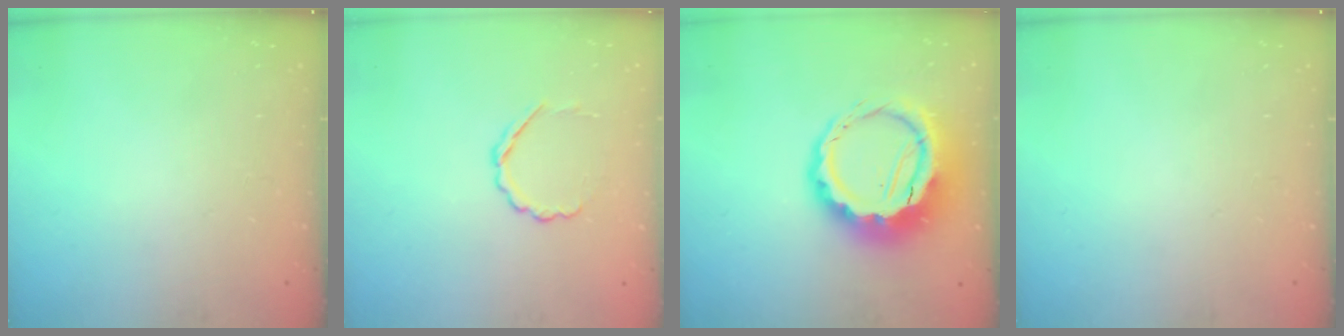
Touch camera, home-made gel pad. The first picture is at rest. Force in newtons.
{"total": 4.1, "press": 3.8, "slide": 1.4}
{"total": 12.4, "press": 12.1, "slide": 2.6}
{"total": 0.0}